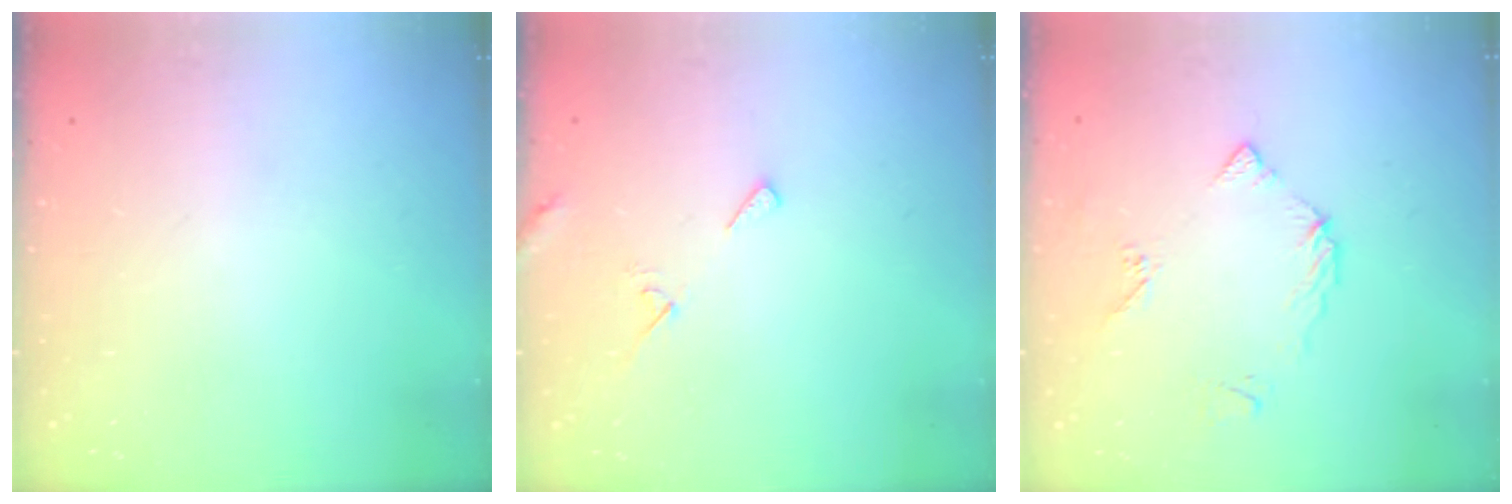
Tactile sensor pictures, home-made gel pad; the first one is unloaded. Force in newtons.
{"total": 5.3, "press": 5.3, "slide": 0.5}
{"total": 5.5, "press": 5.5, "slide": 0.4}